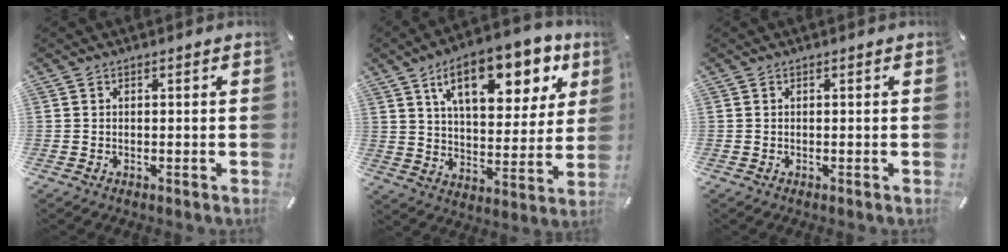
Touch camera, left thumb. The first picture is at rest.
{"total": 17.8, "force": [10.0, 8.7, 11.9], "torque": [-0.177, -0.040, 0.165]}
{"total": 0.0}